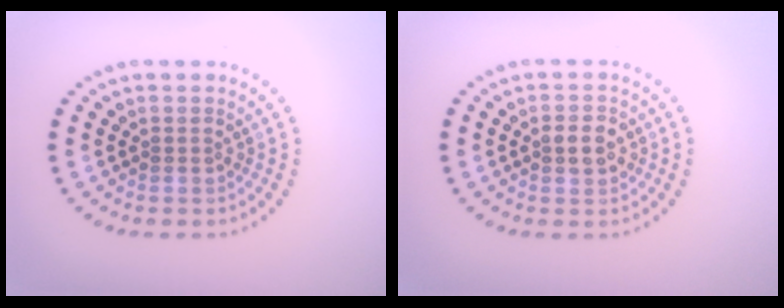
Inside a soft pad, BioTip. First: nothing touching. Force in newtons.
{"total": 2.1, "press": 2.1, "slide": 0.1}